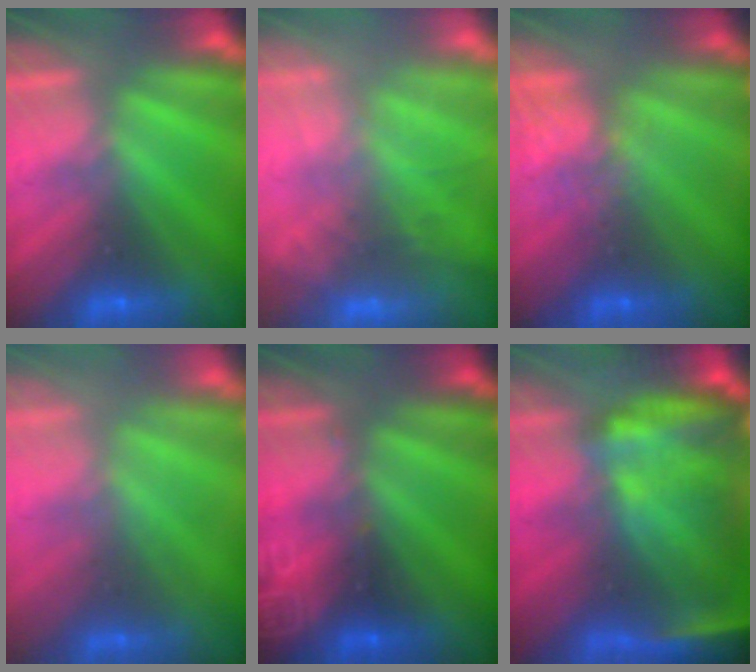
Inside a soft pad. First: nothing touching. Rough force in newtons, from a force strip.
{"total": 10.4}
{"total": 4.6}
{"total": 2.3}
{"total": 2.9}
{"total": 10.3}